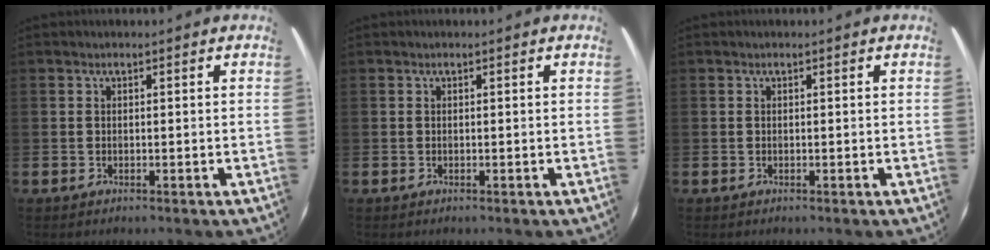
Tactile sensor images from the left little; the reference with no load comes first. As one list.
[{"total": 0.0}, {"total": 0.0}]